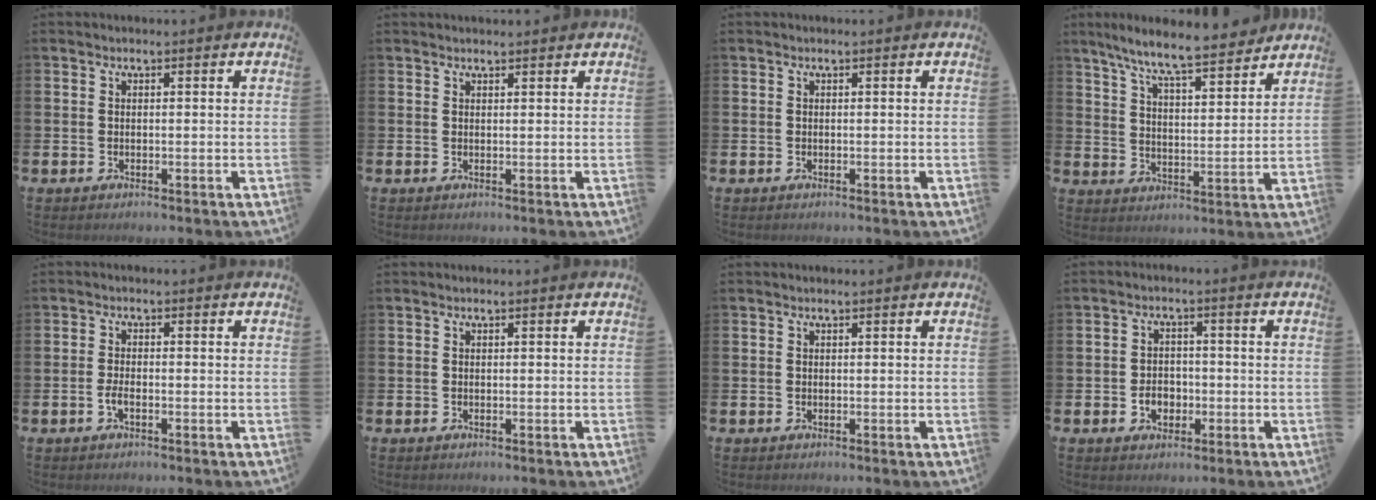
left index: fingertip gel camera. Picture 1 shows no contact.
{"total": 0.8, "force": [0.8, 0.1, 0.1], "torque": [0.004, -0.003, 0.014]}
{"total": 0.0}
{"total": 8.5, "force": [7.8, 0.6, 3.3], "torque": [-0.085, -0.049, 0.137]}
{"total": 1.8, "force": [-0.8, 0.6, 1.4], "torque": [-0.035, 0.005, -0.014]}
{"total": 0.0}
{"total": 0.0}
{"total": 3.1, "force": [-1.0, 2.4, 1.7], "torque": [-0.020, -0.004, -0.026]}